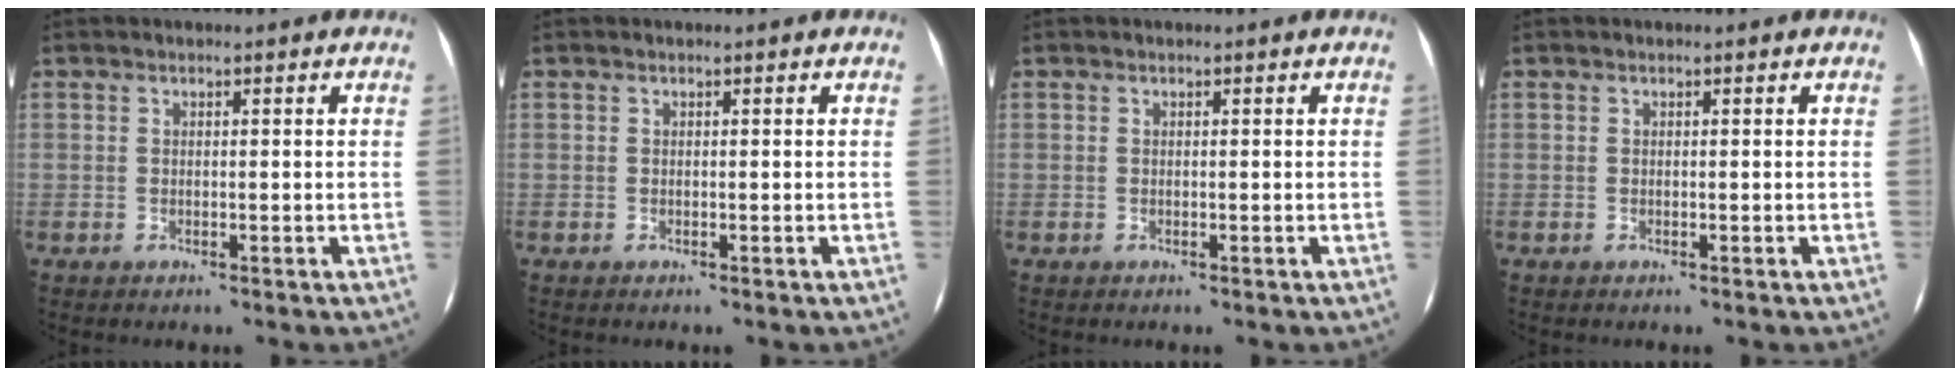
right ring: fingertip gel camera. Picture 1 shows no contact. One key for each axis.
{"total": 0.0}
{"total": 0.0}
{"total": 0.0}